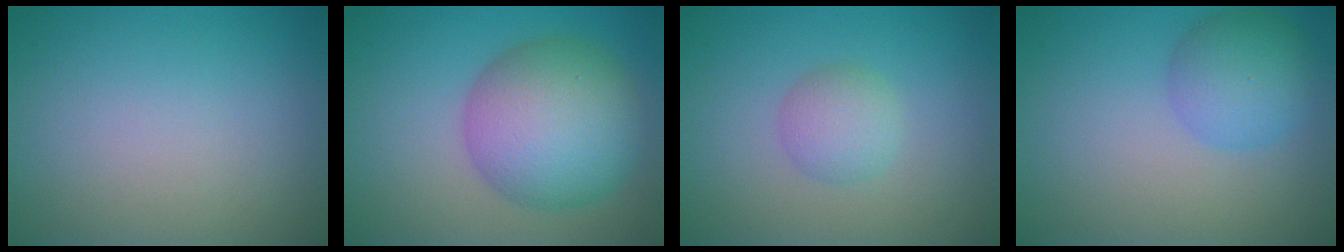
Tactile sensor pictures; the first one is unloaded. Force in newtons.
{"total": 9.6, "press": 9.6, "slide": 0.2}
{"total": 2.4, "press": 2.4, "slide": 0.1}
{"total": 4.2, "press": 4.2, "slide": 0.2}